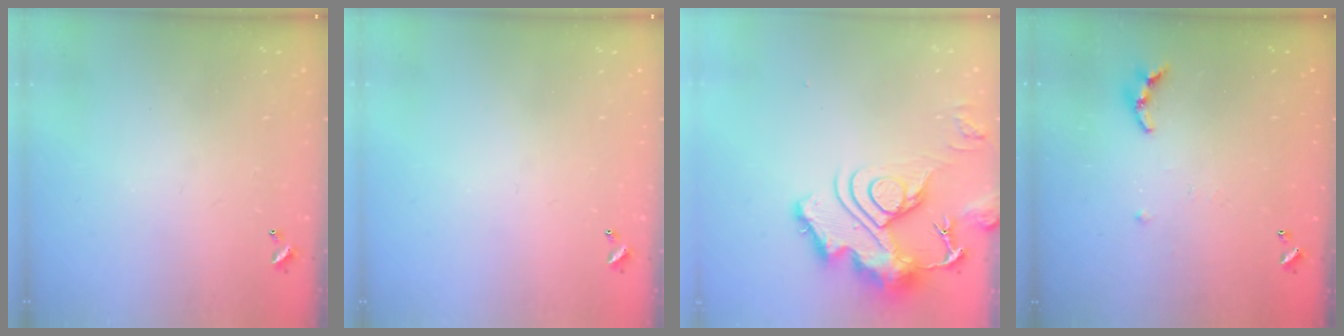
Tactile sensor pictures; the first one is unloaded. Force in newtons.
{"total": 0.0}
{"total": 16.4, "press": 16.3, "slide": 1.5}
{"total": 6.4, "press": 6.4, "slide": 0.5}